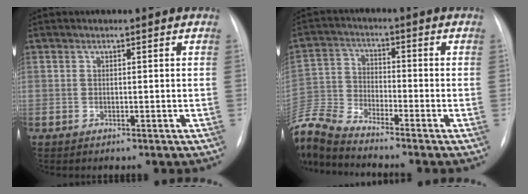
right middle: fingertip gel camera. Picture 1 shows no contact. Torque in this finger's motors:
{"motor_torque": [-0.78, -1.36, 0.33, 0.21]}